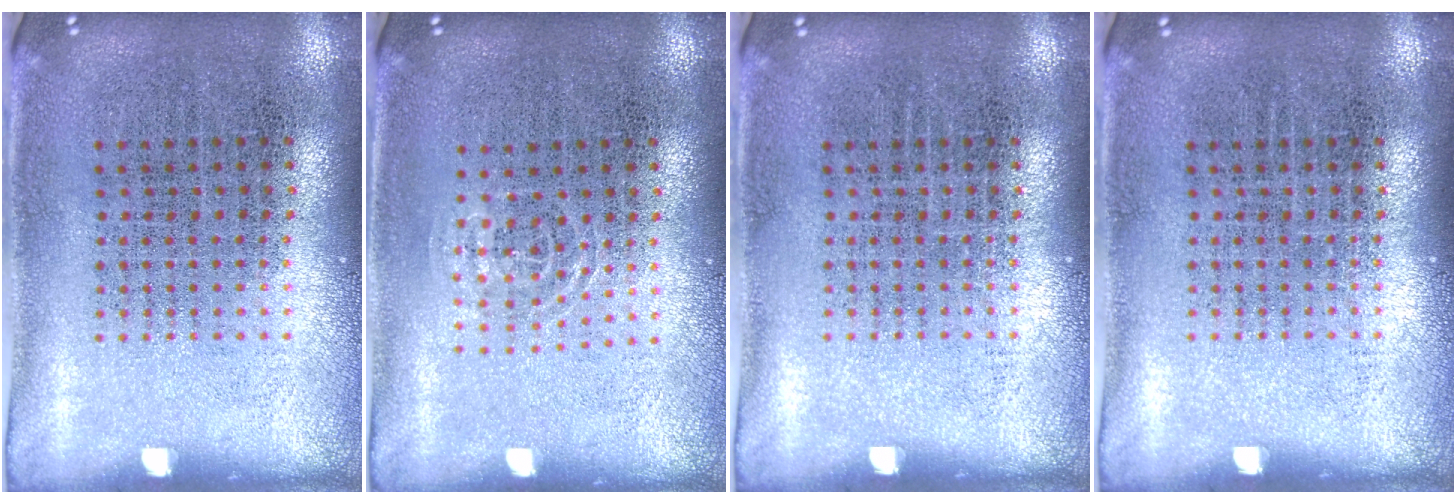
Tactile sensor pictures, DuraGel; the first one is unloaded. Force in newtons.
{"total": 0.9, "press": 0.6, "slide": 0.7}
{"total": 0.0}
{"total": 0.0}